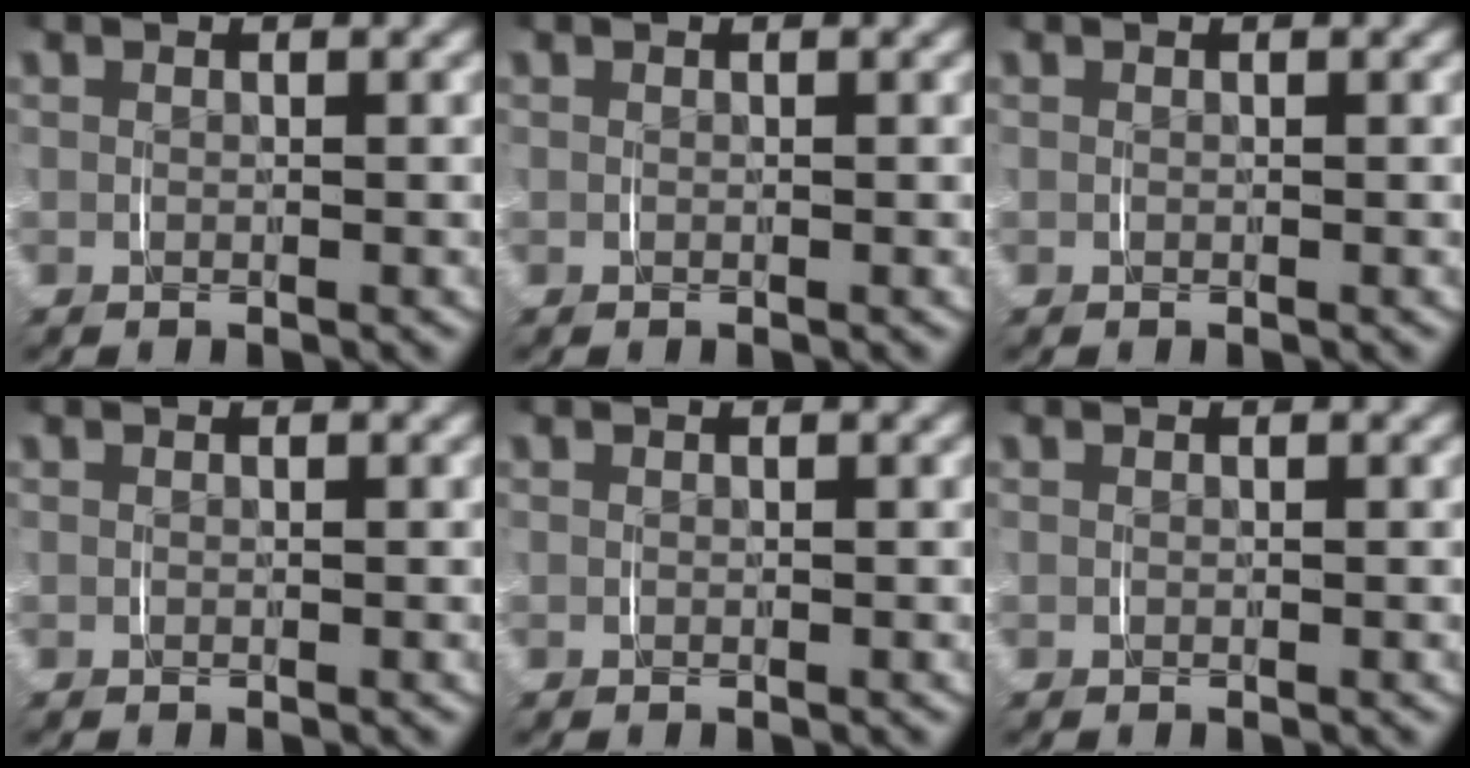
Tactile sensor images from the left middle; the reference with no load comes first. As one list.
[{"total": 0.0}, {"total": 0.0}, {"total": 0.0}, {"total": 0.0}, {"total": 0.0}]